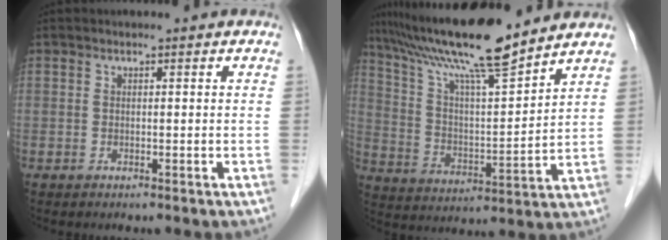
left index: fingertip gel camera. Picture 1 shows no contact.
{"total": 16.3, "force": [14.0, 0.2, 8.5], "torque": [-0.155, 0.004, 0.247]}